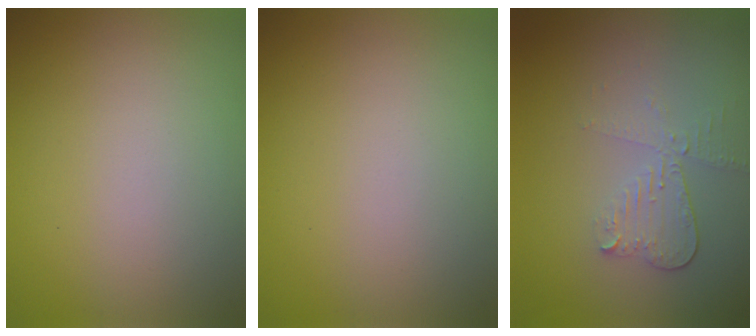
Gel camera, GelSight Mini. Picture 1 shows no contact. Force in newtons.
{"total": 0.0}
{"total": 2.8, "press": 2.5, "slide": 1.3}